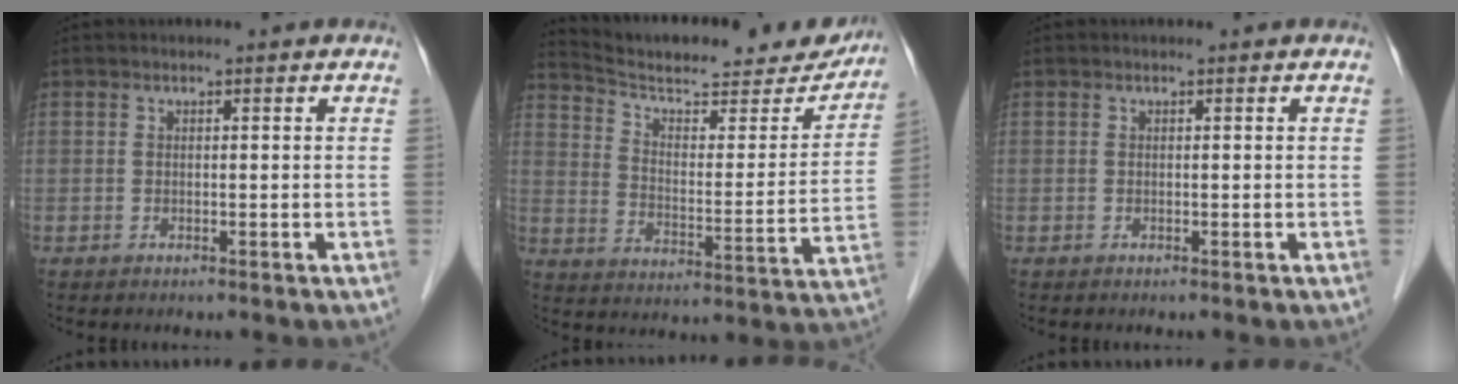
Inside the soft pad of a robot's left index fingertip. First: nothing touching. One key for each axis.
{"total": 23.7, "fx": 21.8, "fy": 4.7, "fz": 8.1, "tx": -0.119, "ty": -0.034, "tz": 0.297}
{"total": 0.0}